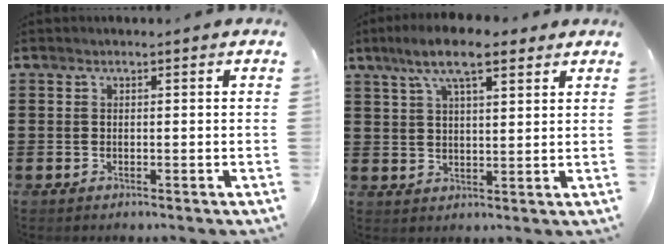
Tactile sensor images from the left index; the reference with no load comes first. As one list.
[{"total": 8.9, "force": [5.9, 2.5, 6.2], "torque": [-0.133, 0.005, 0.105]}]